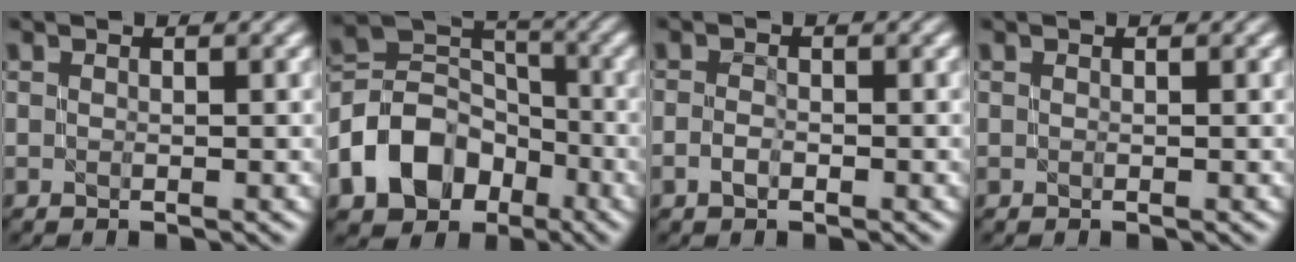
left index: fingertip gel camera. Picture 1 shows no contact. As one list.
[{"total": 9.4, "force": [-4.4, 6.8, 4.7], "torque": [-0.086, 0.006, -0.092]}, {"total": 1.1, "force": [-0.7, 0.6, 0.6], "torque": [-0.015, 0.003, -0.016]}, {"total": 0.0}]